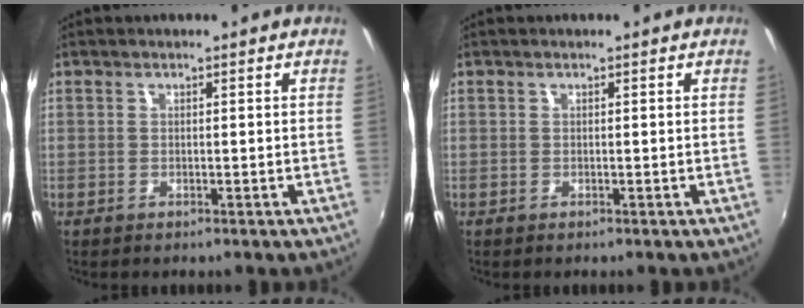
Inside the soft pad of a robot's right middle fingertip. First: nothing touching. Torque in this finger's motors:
{"motor_torque": [-0.06, 0.14, -0.01, 0.00]}